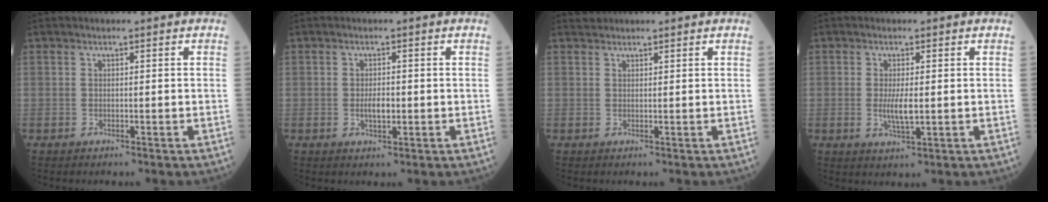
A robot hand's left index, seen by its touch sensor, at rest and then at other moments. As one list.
[{"total": 2.4, "force": [-0.4, 1.0, 2.2], "torque": [-0.044, 0.001, -0.004]}, {"total": 1.2, "force": [1.2, 0.3, -0.1], "torque": [-0.006, 0.014, 0.024]}, {"total": 3.6, "force": [-0.2, 0.9, 3.4], "torque": [-0.073, -0.006, -0.001]}]